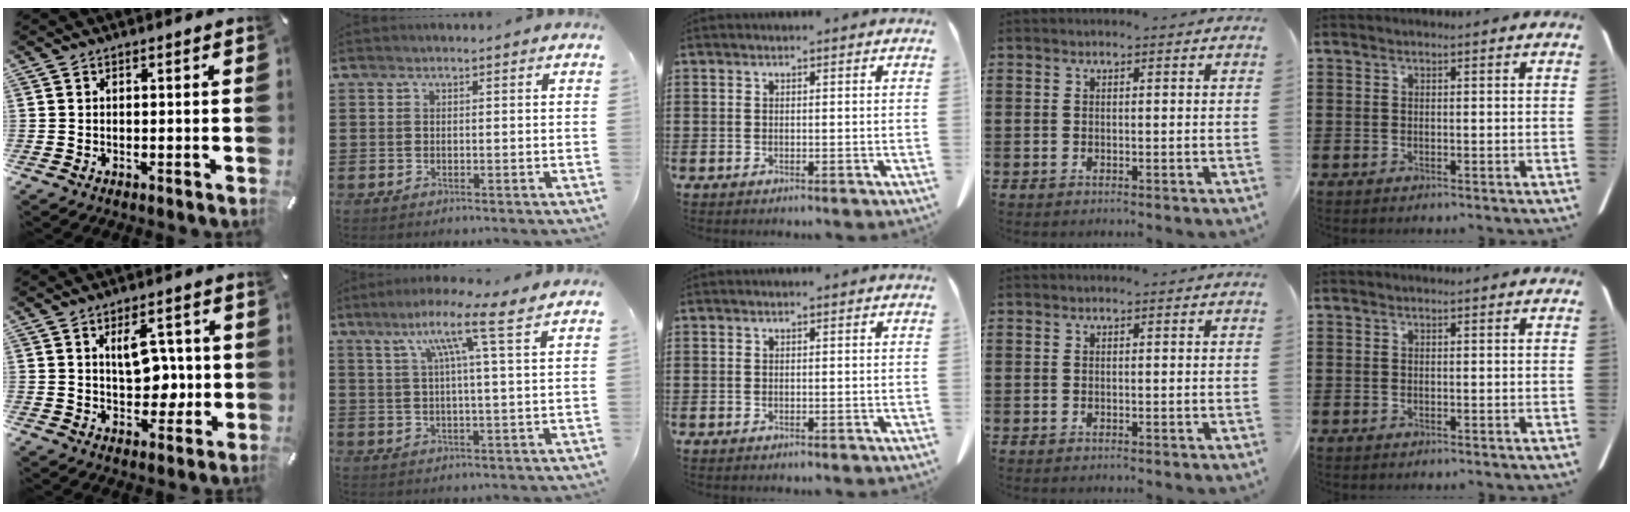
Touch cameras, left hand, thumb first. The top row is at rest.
{"thumb": {"total": 8.8, "force": [1.3, 5.8, 6.5], "torque": [-0.083, 0.000, 0.018]}, "index": {"total": 8.9, "force": [4.5, -0.5, 7.7], "torque": [-0.146, -0.009, 0.067]}}